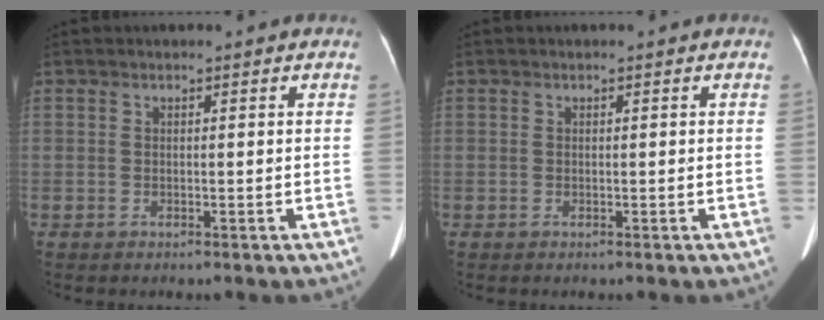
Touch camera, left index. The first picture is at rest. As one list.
[{"total": 0.0}]